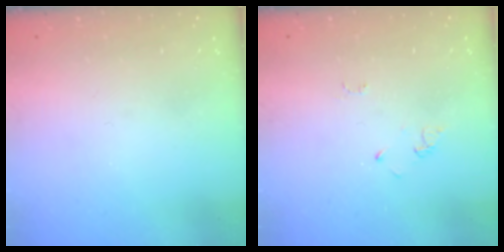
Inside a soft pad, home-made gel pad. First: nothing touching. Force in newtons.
{"total": 2.6, "press": 2.6, "slide": 0.4}